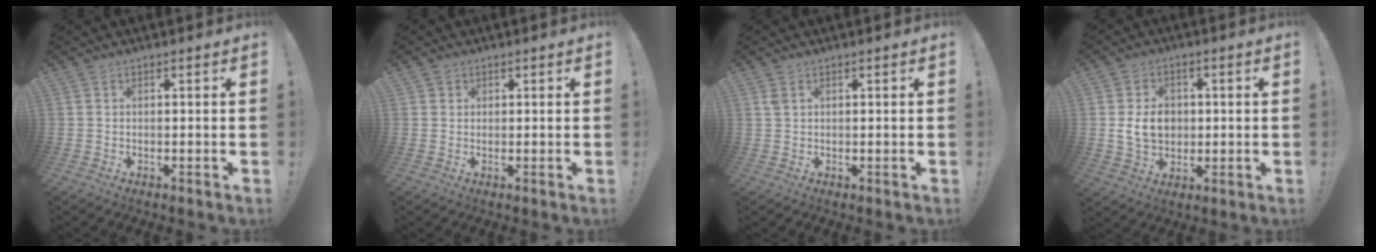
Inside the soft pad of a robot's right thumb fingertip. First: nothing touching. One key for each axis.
{"total": 1.4, "fx": 0.8, "fy": 1.1, "fz": 0.1, "tx": 0.001, "ty": -0.002, "tz": 0.015}
{"total": 1.6, "fx": 0.9, "fy": 0.9, "fz": 0.9, "tx": -0.018, "ty": 0.001, "tz": 0.017}
{"total": 9.5, "fx": 0.5, "fy": 7.7, "fz": 5.5, "tx": -0.091, "ty": 0.001, "tz": 0.010}